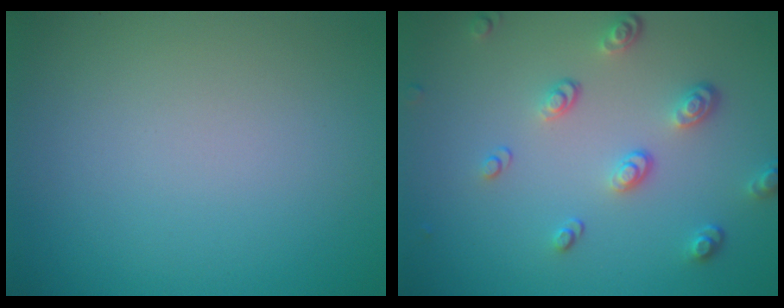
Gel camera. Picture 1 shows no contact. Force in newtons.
{"total": 3.2, "press": 2.5, "slide": 2.1}